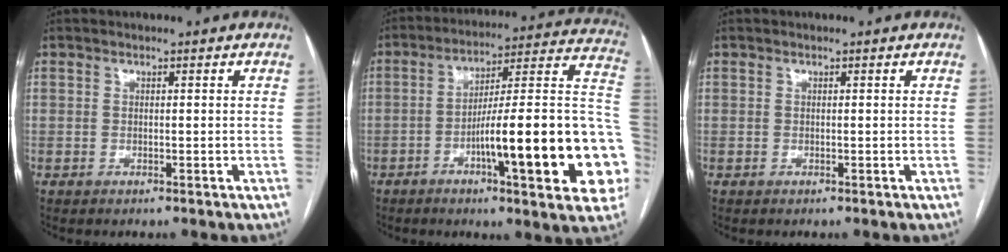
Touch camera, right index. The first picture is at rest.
{"total": 24.9, "force": [-6.4, 2.6, 24.0], "torque": [-0.246, 0.019, -0.089]}
{"total": 0.0}